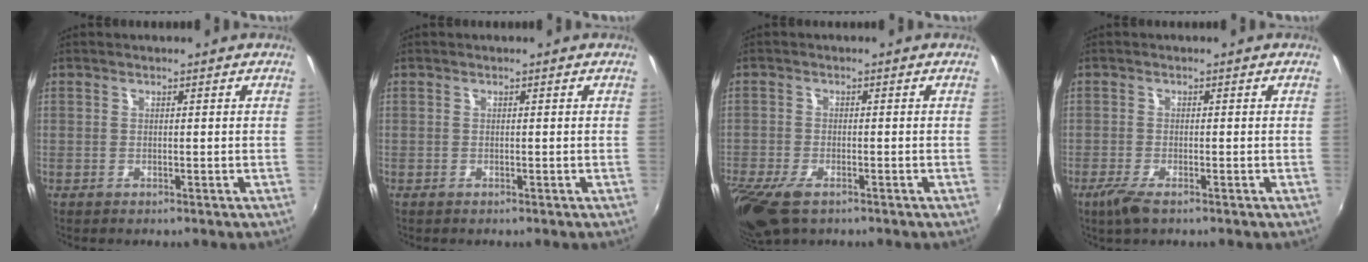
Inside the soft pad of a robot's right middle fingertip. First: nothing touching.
{"total": 0.0}
{"total": 9.5, "force": [-6.5, 3.6, 5.9], "torque": [-0.147, -0.042, -0.123]}
{"total": 3.7, "force": [-2.4, 0.7, 2.7], "torque": [-0.064, -0.013, -0.047]}